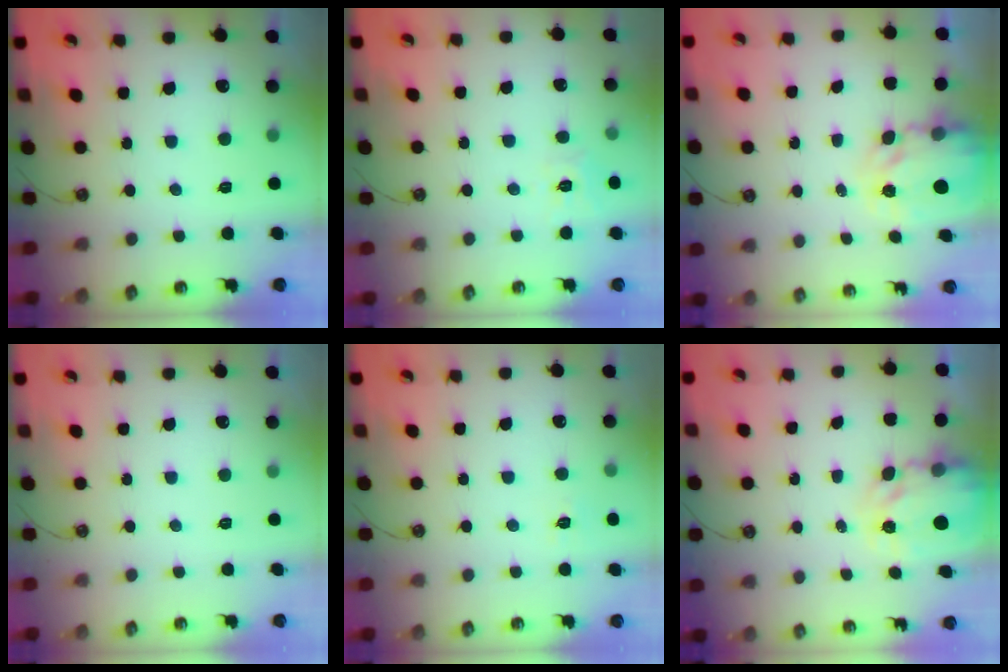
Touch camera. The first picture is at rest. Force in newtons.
{"total": 7.7, "press": 7.6, "slide": 0.8}
{"total": 4.1, "press": 4.1, "slide": 0.4}
{"total": 0.0}
{"total": 5.3, "press": 5.3, "slide": 0.6}
{"total": 4.1, "press": 4.1, "slide": 0.4}